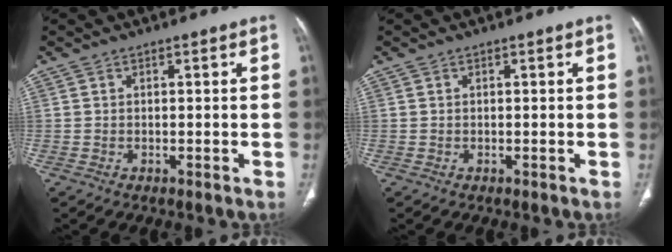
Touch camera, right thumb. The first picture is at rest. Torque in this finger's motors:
{"motor_torque": [0.00, 0.01, -0.15, 0.13, 0.01]}